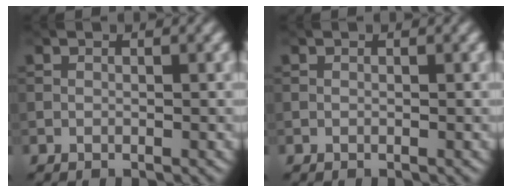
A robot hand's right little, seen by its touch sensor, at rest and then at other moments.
{"total": 0.0}